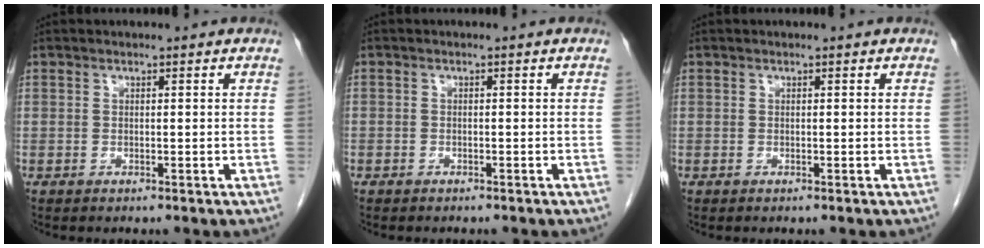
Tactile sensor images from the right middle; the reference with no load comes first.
{"total": 1.3, "force": [-1.0, 0.8, 0.0], "torque": [-0.010, 0.003, -0.018]}
{"total": 0.0}